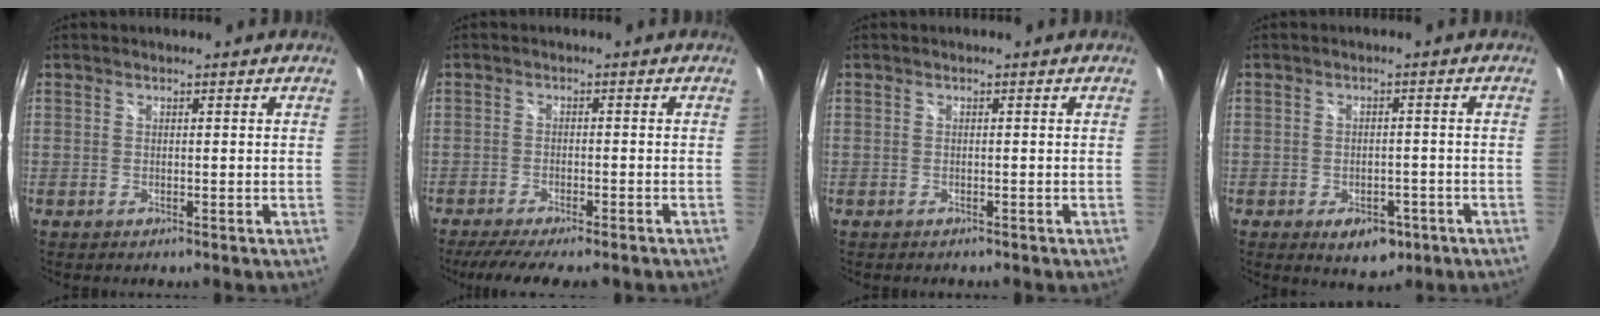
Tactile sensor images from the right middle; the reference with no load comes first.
{"total": 10.0, "force": [-8.3, 1.2, 5.4], "torque": [-0.112, -0.026, -0.126]}
{"total": 0.7, "force": [-0.6, 0.2, 0.2], "torque": [-0.005, 0.000, -0.008]}
{"total": 6.5, "force": [-3.6, 3.9, 3.7], "torque": [-0.062, -0.005, -0.041]}